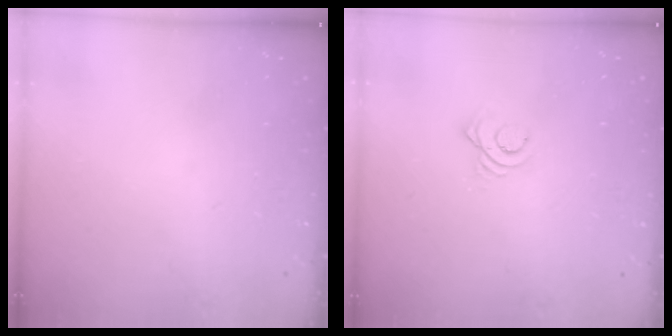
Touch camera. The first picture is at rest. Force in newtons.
{"total": 2.2, "press": 2.2, "slide": 0.3}